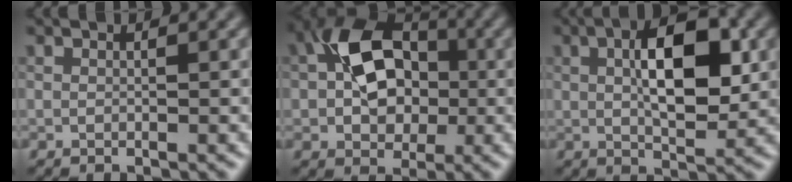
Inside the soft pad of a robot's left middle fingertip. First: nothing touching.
{"total": 8.5, "force": [-0.2, 5.9, 6.1], "torque": [-0.117, 0.015, -0.008]}
{"total": 6.5, "force": [0.7, 2.6, 5.9], "torque": [-0.101, 0.009, 0.018]}